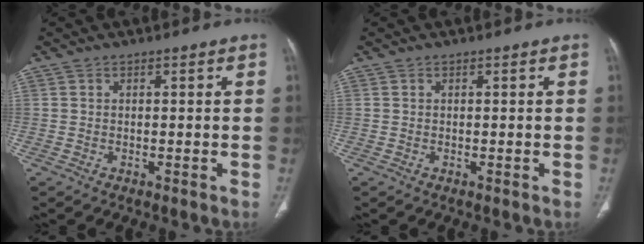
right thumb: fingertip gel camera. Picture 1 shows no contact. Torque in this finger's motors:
{"motor_torque": [-0.05, 0.05, -0.07, 0.07, 0.00]}